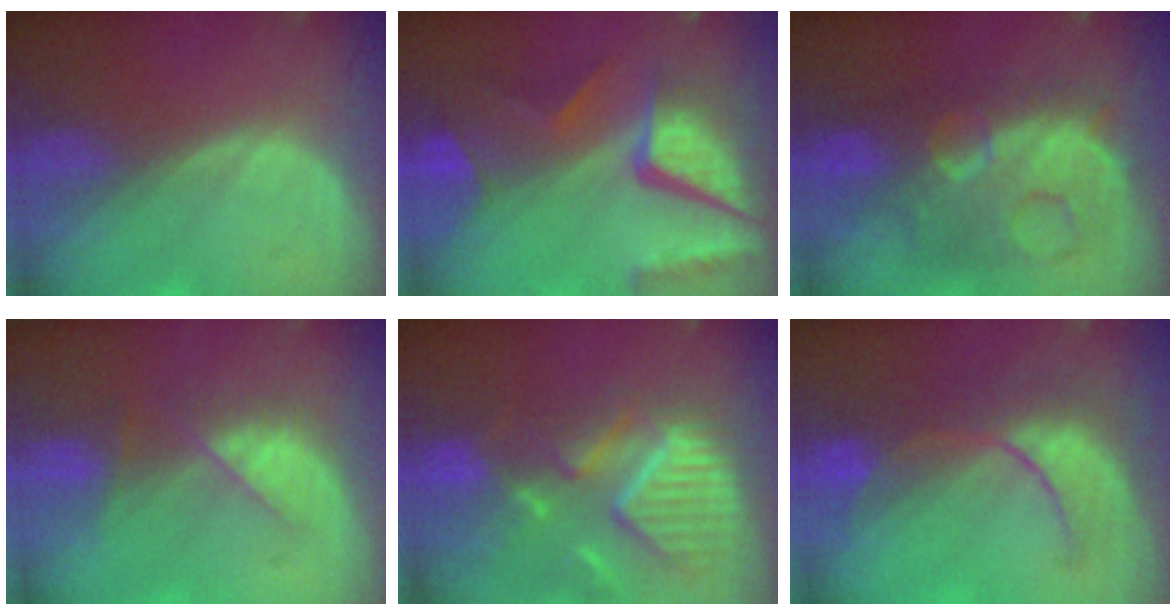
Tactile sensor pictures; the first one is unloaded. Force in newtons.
{"total": 11.4, "press": 9.5, "slide": 6.4}
{"total": 10.8, "press": 10.8, "slide": 1.0}
{"total": 5.0, "press": 5.0, "slide": 0.4}
{"total": 12.2, "press": 10.5, "slide": 6.1}
{"total": 8.1, "press": 8.1, "slide": 0.7}